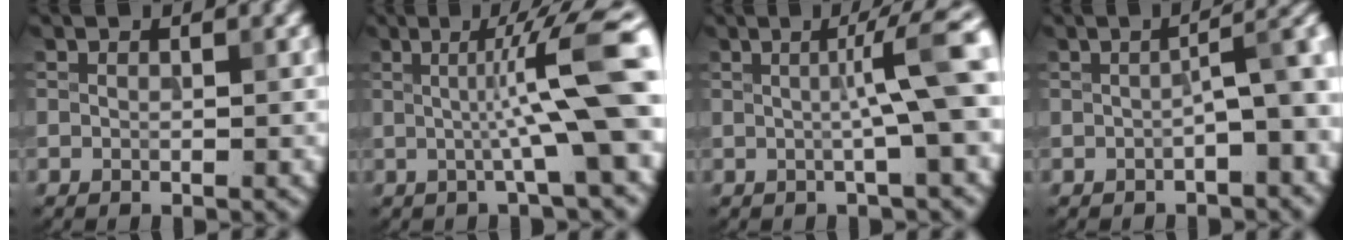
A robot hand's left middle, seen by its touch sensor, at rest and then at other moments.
{"total": 8.2, "force": [0.6, 1.0, 8.1], "torque": [-0.117, 0.006, 0.006]}
{"total": 5.7, "force": [0.5, 0.6, 5.7], "torque": [-0.082, 0.008, 0.003]}
{"total": 4.6, "force": [-0.7, 1.2, 4.4], "torque": [-0.060, 0.013, -0.012]}